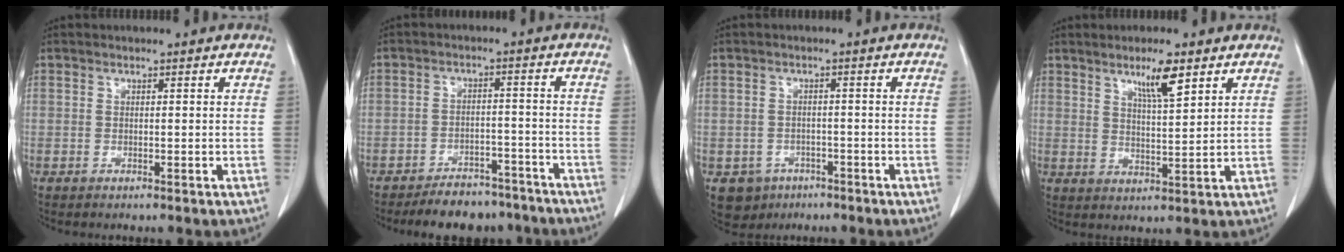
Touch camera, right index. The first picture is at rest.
{"total": 9.3, "force": [-8.2, 4.0, 2.1], "torque": [-0.010, 0.009, -0.114]}
{"total": 4.5, "force": [-2.5, 3.7, 0.7], "torque": [-0.006, 0.007, -0.029]}
{"total": 5.9, "force": [3.7, 0.5, 4.6], "torque": [-0.079, -0.005, 0.066]}